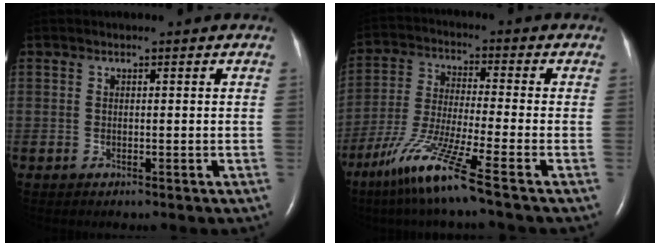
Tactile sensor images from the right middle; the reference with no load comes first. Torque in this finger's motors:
{"motor_torque": [1.11, -1.03, 0.28, 0.15]}